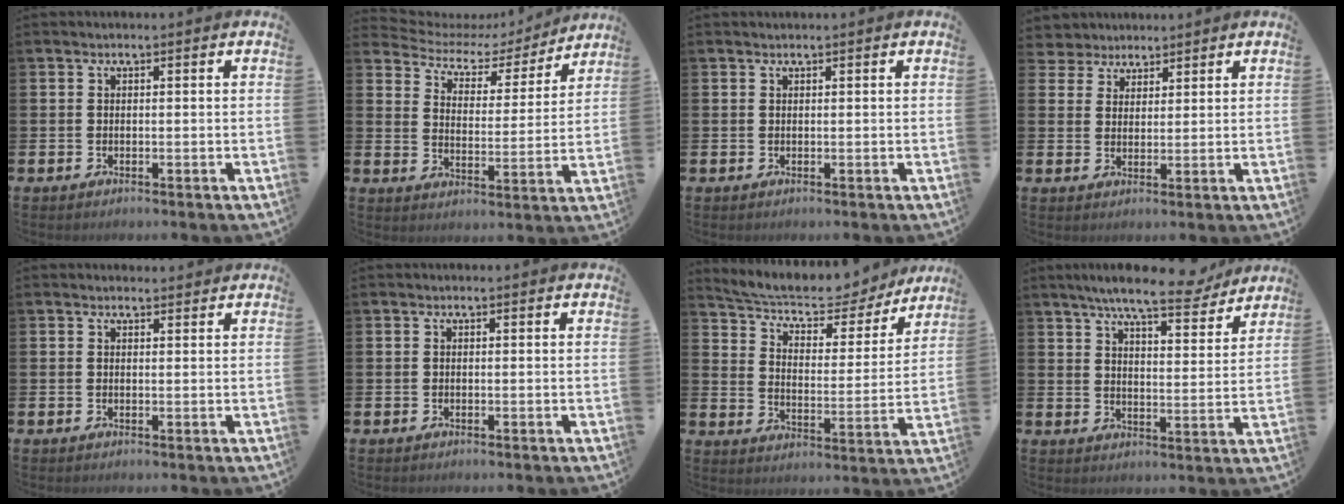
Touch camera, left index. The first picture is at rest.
{"total": 5.3, "force": [4.4, 2.8, 1.0], "torque": [-0.047, -0.035, 0.068]}
{"total": 0.0}
{"total": 3.7, "force": [3.2, 1.7, -0.6], "torque": [-0.005, -0.010, 0.057]}
{"total": 1.0, "force": [1.0, 0.2, 0.0], "torque": [0.007, -0.003, 0.017]}
{"total": 0.0}
{"total": 7.2, "force": [6.6, 2.0, 2.1], "torque": [-0.070, -0.050, 0.110]}
{"total": 8.7, "force": [7.7, 1.0, 3.9], "torque": [-0.076, -0.039, 0.133]}